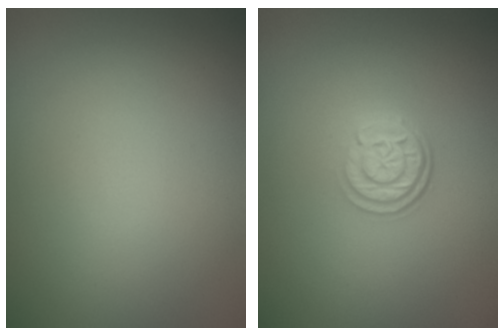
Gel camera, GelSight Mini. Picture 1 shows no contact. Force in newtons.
{"total": 3.0, "press": 2.4, "slide": 1.8}